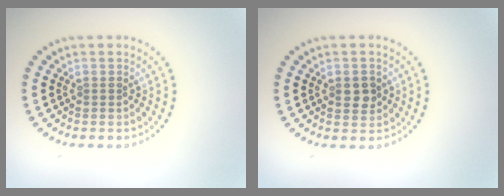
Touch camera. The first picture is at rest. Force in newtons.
{"total": 1.9, "press": 1.9, "slide": 0.1}